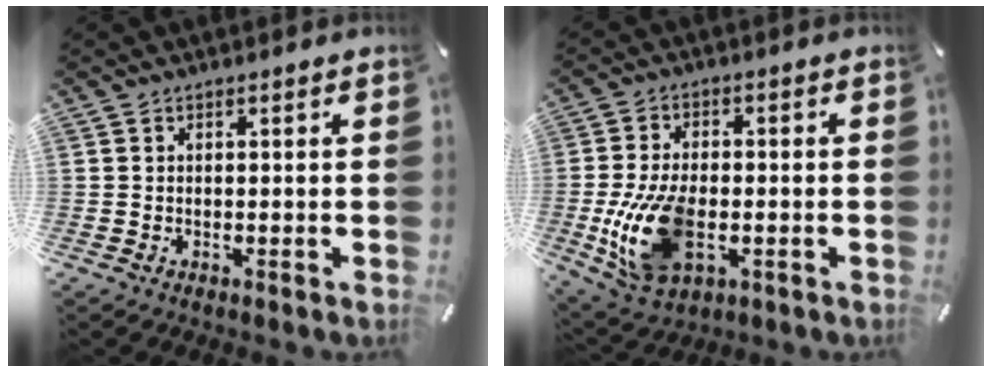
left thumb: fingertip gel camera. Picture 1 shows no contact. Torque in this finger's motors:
{"motor_torque": [0.63, 1.95, 1.20, 0.35, 0.35]}